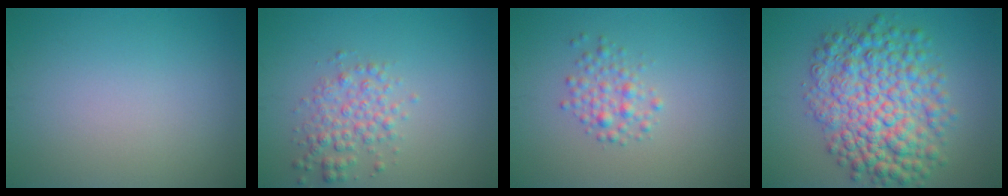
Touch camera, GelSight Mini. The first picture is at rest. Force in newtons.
{"total": 2.8, "press": 2.8, "slide": 0.0}
{"total": 2.0, "press": 2.0, "slide": 0.1}
{"total": 9.3, "press": 9.3, "slide": 0.1}